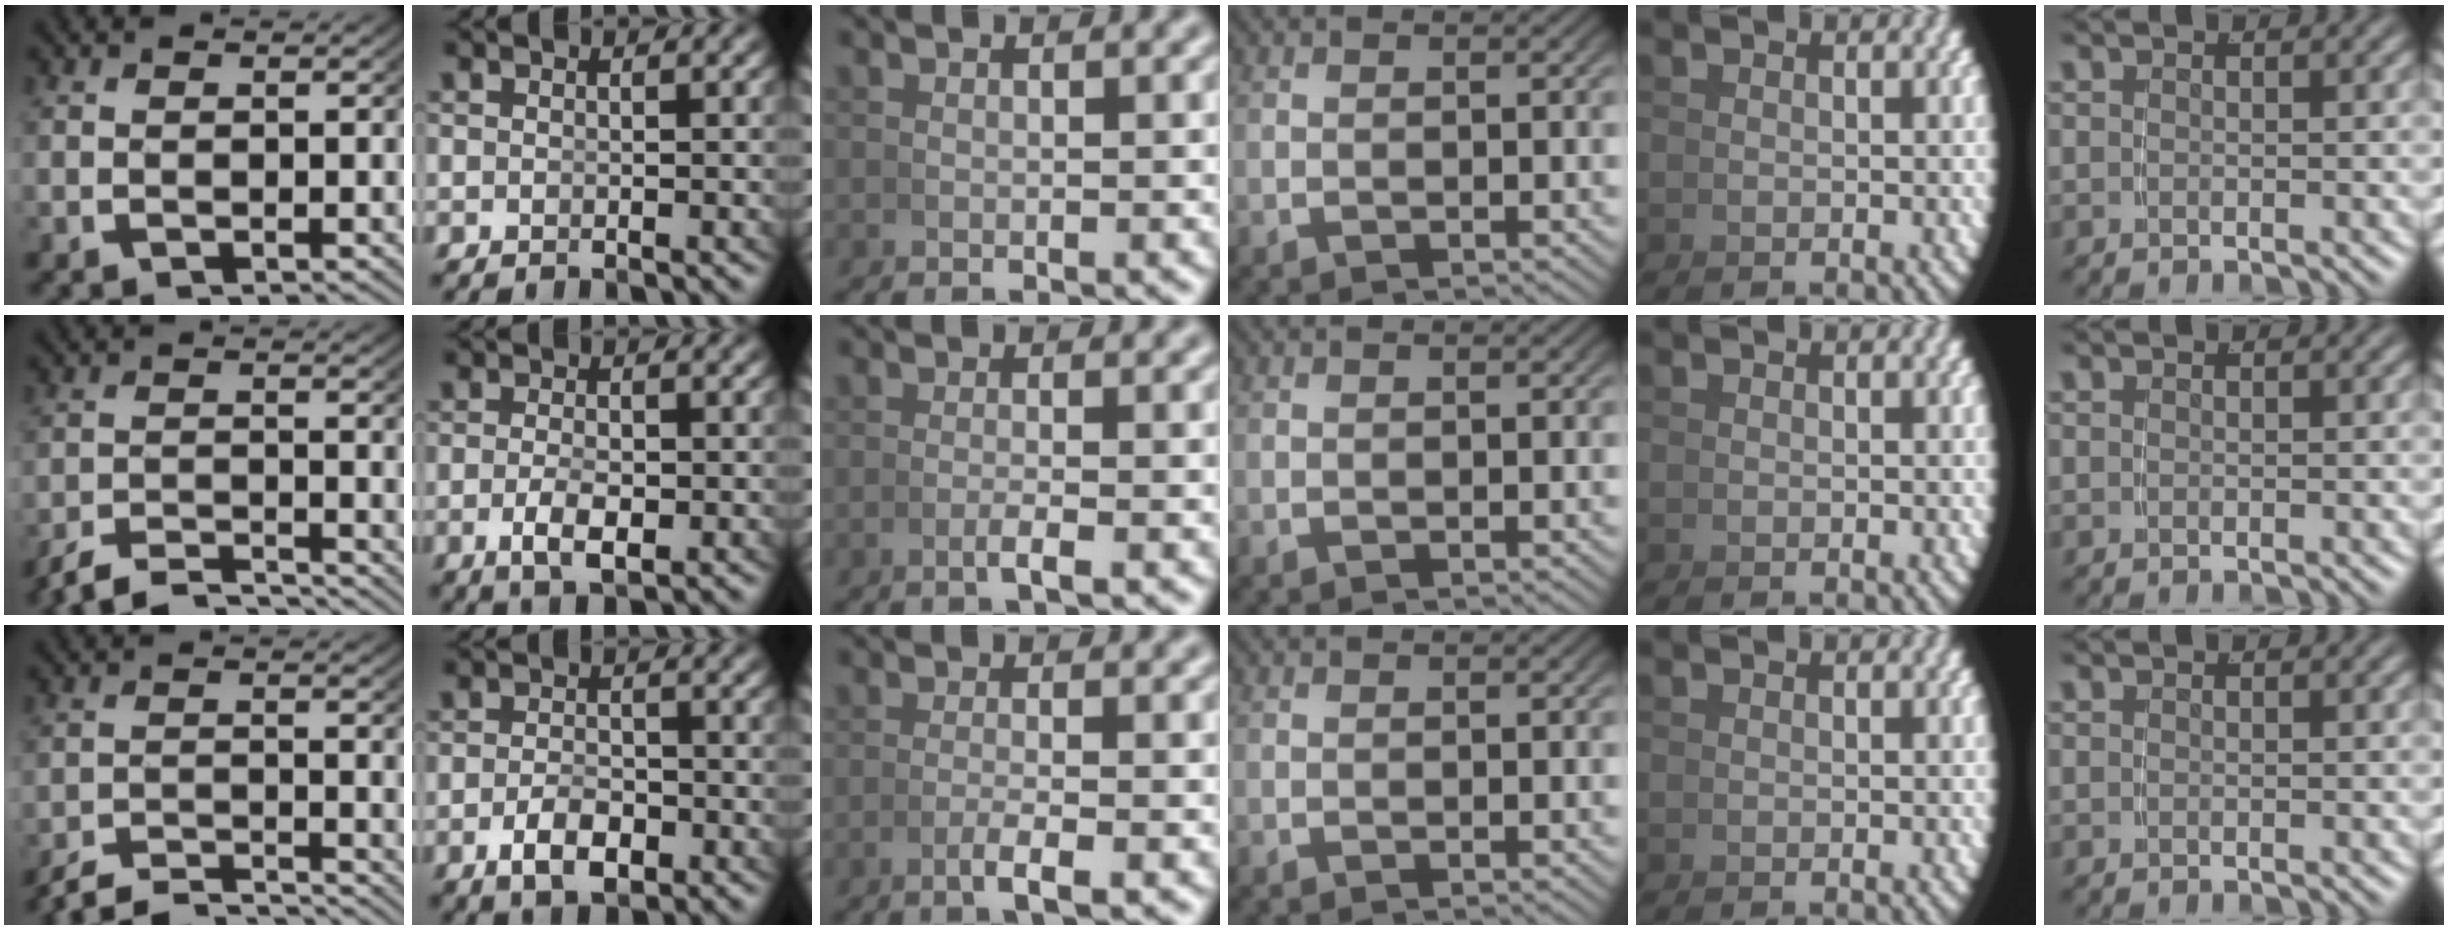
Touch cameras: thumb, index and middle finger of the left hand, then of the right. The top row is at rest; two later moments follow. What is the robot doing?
{"motion": "grasp_and_lifting", "object": "photo album"}